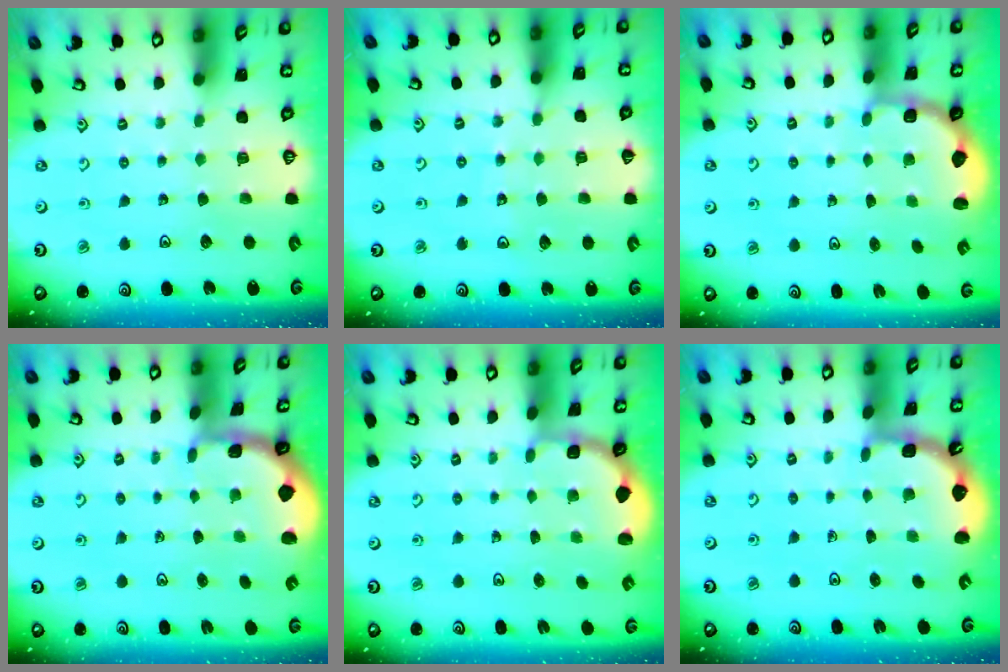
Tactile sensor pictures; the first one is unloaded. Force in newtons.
{"total": 7.0, "press": 6.7, "slide": 2.0}
{"total": 2.7, "press": 2.2, "slide": 1.5}
{"total": 0.8, "press": 0.8, "slide": 0.2}
{"total": 1.8, "press": 1.6, "slide": 0.7}
{"total": 1.9, "press": 1.9, "slide": 0.2}